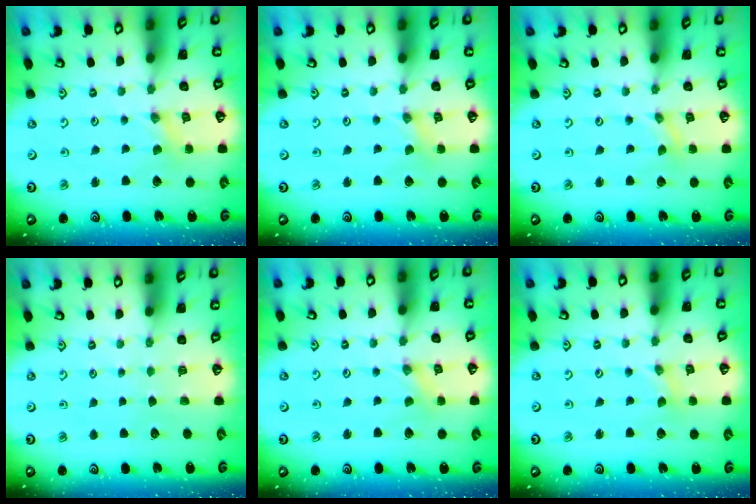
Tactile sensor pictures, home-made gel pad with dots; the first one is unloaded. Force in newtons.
{"total": 0.0}
{"total": 0.0}
{"total": 0.0}
{"total": 0.0}
{"total": 0.0}